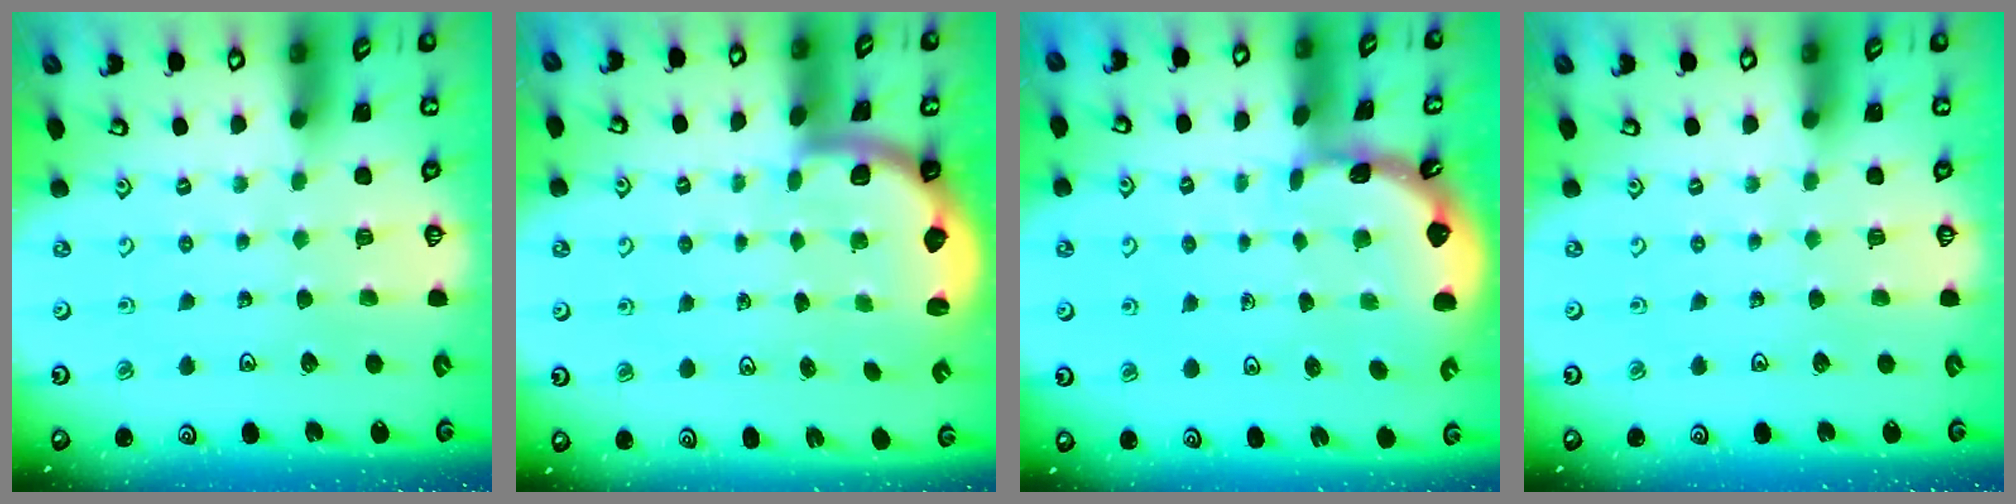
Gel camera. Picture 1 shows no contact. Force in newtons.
{"total": 1.9, "press": 1.8, "slide": 0.5}
{"total": 1.6, "press": 1.5, "slide": 0.1}
{"total": 0.0}